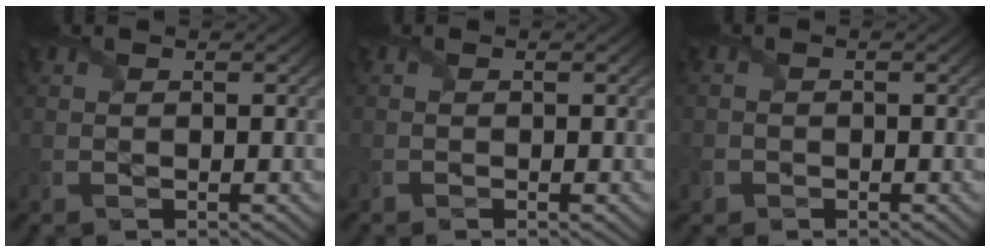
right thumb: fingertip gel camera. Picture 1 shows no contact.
{"total": 0.0}
{"total": 1.5, "force": [-0.7, 1.3, 0.2], "torque": [-0.002, -0.009, -0.016]}